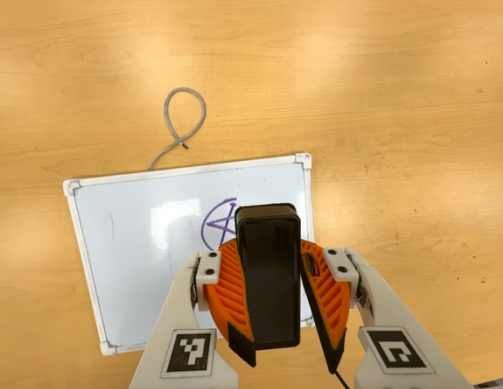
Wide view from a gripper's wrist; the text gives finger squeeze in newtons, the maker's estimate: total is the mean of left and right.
{"total": 10.6, "left": 11.0, "right": 10.2}